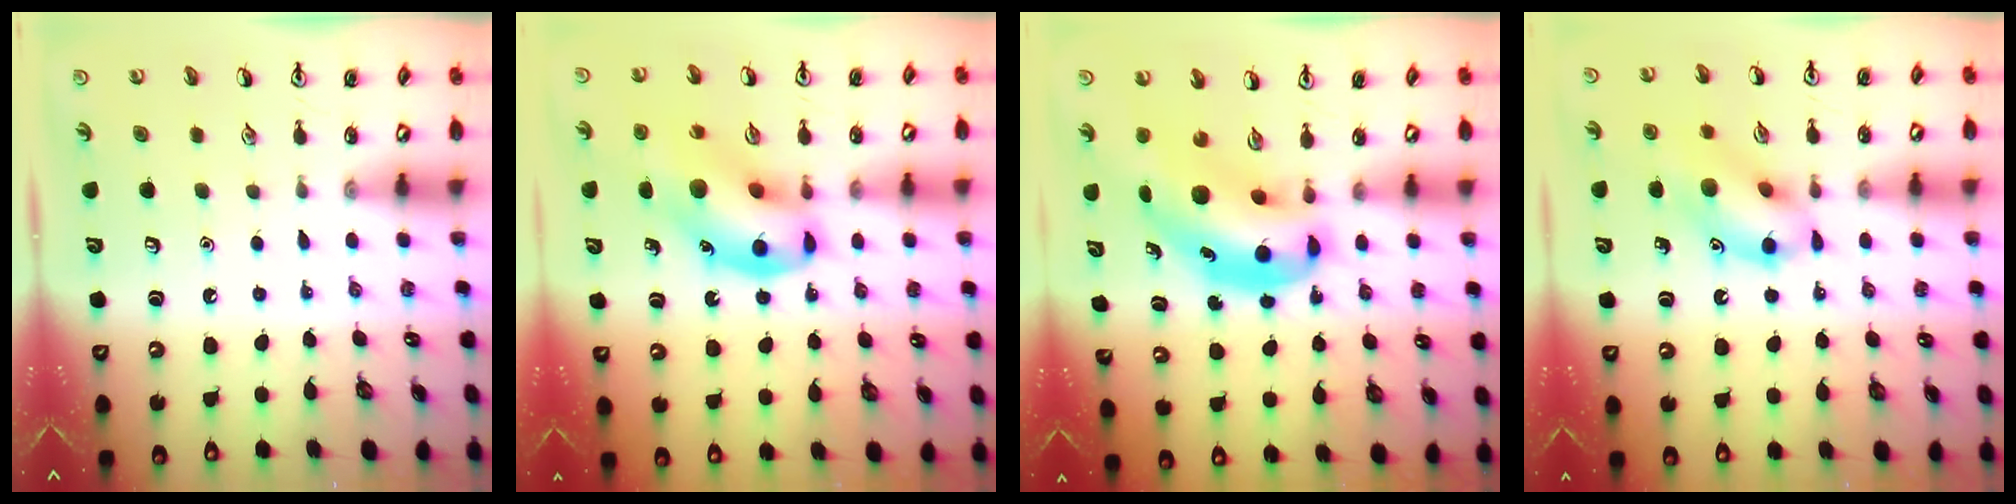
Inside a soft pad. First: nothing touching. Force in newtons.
{"total": 15.5, "press": 15.1, "slide": 3.5}
{"total": 9.7, "press": 9.3, "slide": 2.6}
{"total": 12.0, "press": 11.9, "slide": 1.8}